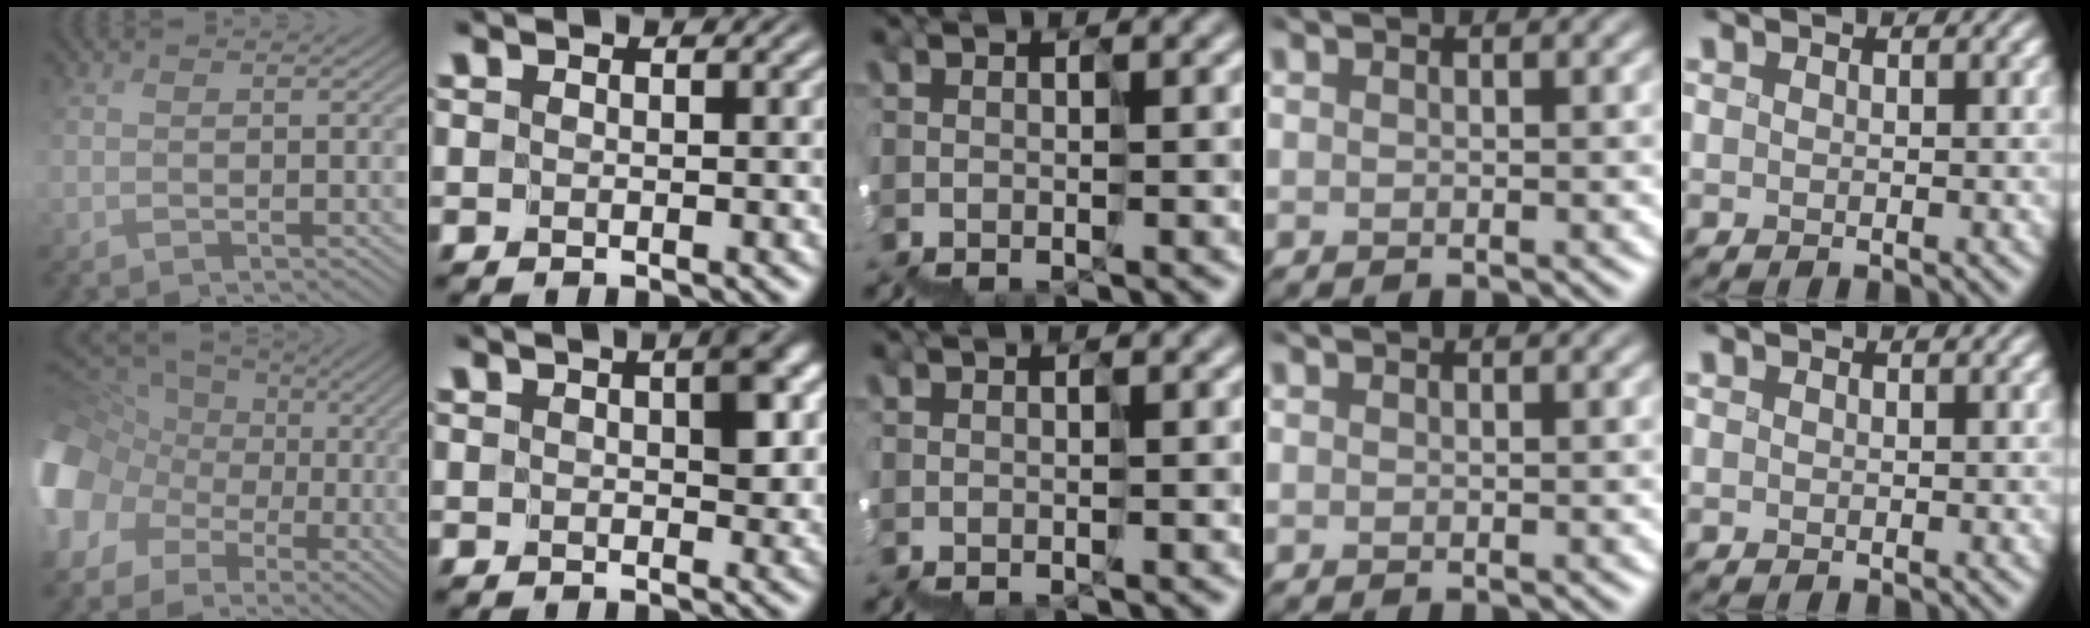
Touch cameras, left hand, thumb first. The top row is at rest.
{"thumb": {"total": 14.1, "force": [-2.9, 12.2, 6.3], "torque": [-0.226, -0.015, -0.057]}, "index": {"total": 3.3, "force": [0.5, 1.7, 2.8], "torque": [-0.030, 0.003, 0.004]}}